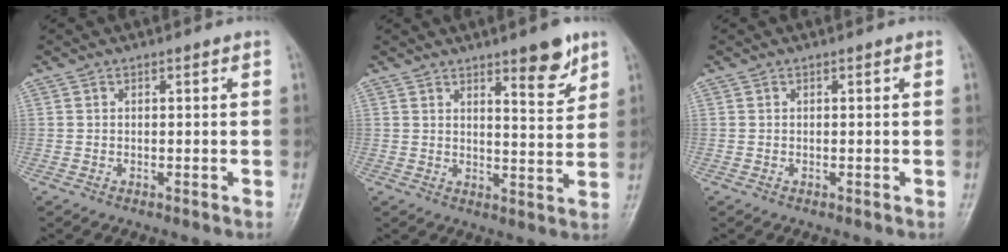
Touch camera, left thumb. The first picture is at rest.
{"total": 7.7, "force": [4.9, 2.1, 5.6], "torque": [-0.062, -0.035, 0.067]}
{"total": 0.0}